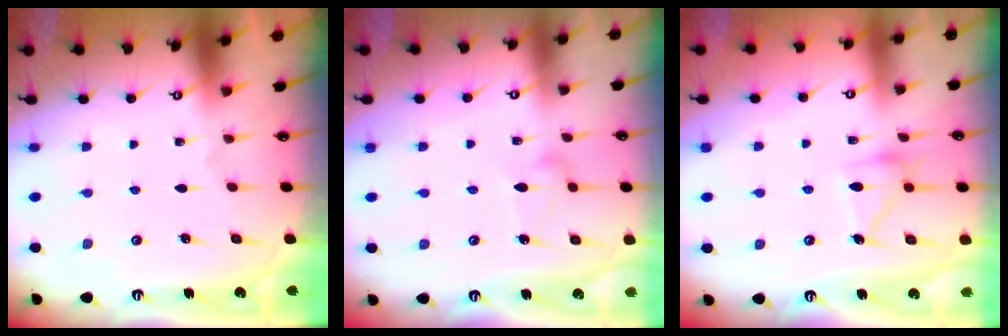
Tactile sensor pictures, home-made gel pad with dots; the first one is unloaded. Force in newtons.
{"total": 8.6, "press": 8.6, "slide": 0.4}
{"total": 12.9, "press": 12.9, "slide": 0.7}